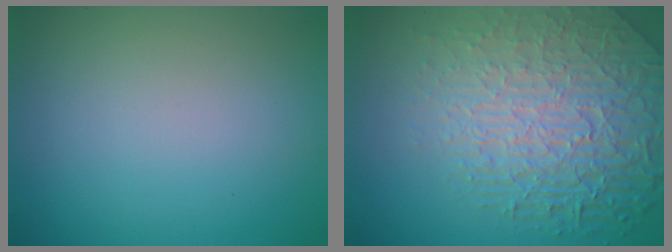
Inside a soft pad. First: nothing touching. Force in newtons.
{"total": 9.0, "press": 6.1, "slide": 6.6}